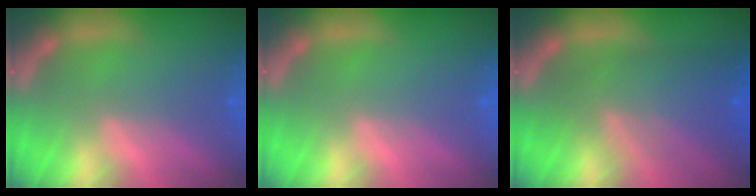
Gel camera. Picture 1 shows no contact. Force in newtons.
{"total": 0.0}
{"total": 7.6}